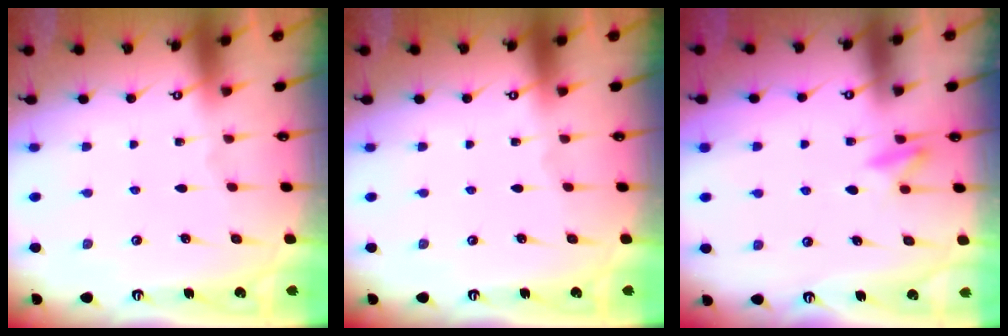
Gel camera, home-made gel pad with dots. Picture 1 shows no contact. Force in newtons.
{"total": 0.0}
{"total": 8.2, "press": 8.1, "slide": 1.2}